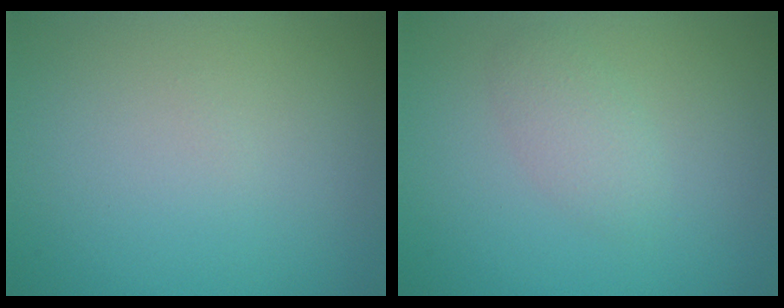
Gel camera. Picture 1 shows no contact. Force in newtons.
{"total": 1.8, "press": 1.8, "slide": 0.2}